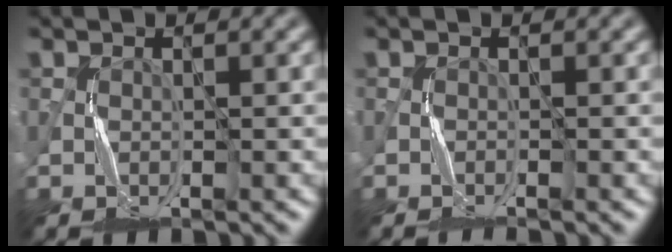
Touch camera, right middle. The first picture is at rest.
{"total": 0.7, "force": [-0.6, -0.1, 0.4], "torque": [-0.008, 0.000, -0.013]}